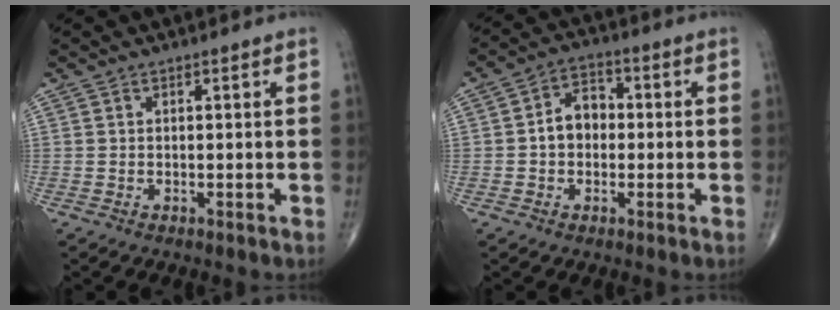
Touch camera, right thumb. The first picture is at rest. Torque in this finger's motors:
{"motor_torque": [0.04, 0.08, 0.56, 0.03, 0.02]}